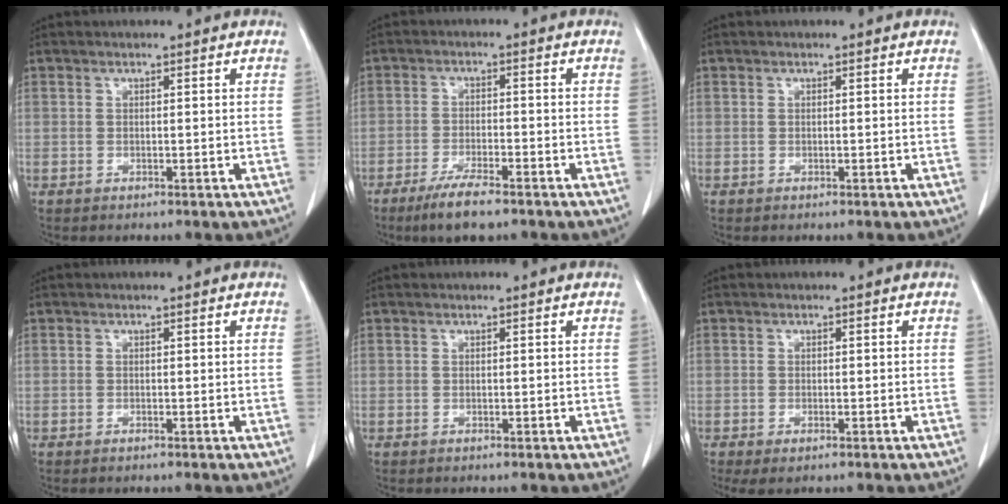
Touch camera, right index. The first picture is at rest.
{"total": 6.4, "force": [-4.7, 0.8, 4.3], "torque": [-0.082, -0.013, -0.080]}
{"total": 0.0}
{"total": 0.0}
{"total": 0.0}
{"total": 2.1, "force": [-1.1, 0.6, 1.6], "torque": [-0.032, -0.006, -0.015]}